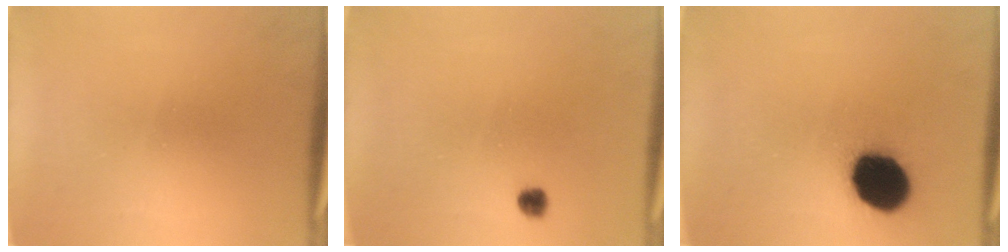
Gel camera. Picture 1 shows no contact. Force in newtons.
{"total": 2.4}
{"total": 17.8}